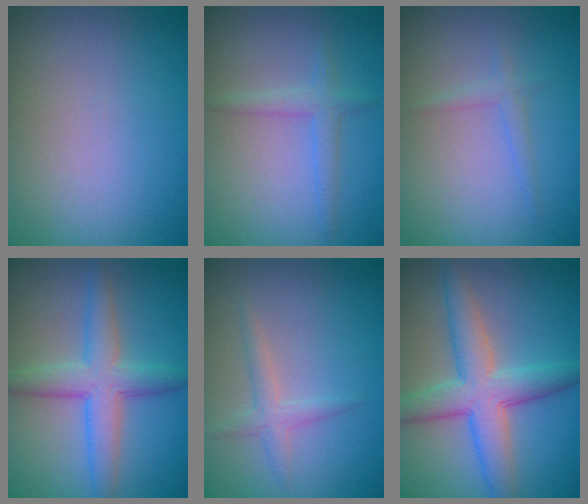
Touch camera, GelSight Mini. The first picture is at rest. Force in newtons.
{"total": 1.8, "press": 1.8, "slide": 0.2}
{"total": 1.2, "press": 1.2, "slide": 0.1}
{"total": 4.8, "press": 4.8, "slide": 0.1}
{"total": 1.5, "press": 1.5, "slide": 0.0}
{"total": 5.9, "press": 5.9, "slide": 0.3}